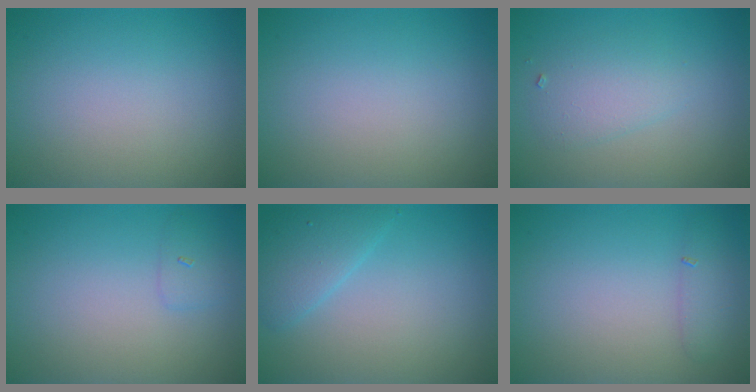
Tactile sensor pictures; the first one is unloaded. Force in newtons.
{"total": 0.0}
{"total": 2.3, "press": 2.3, "slide": 0.2}
{"total": 1.1, "press": 1.1, "slide": 0.0}
{"total": 2.6, "press": 2.6, "slide": 0.2}
{"total": 1.4, "press": 1.4, "slide": 0.1}